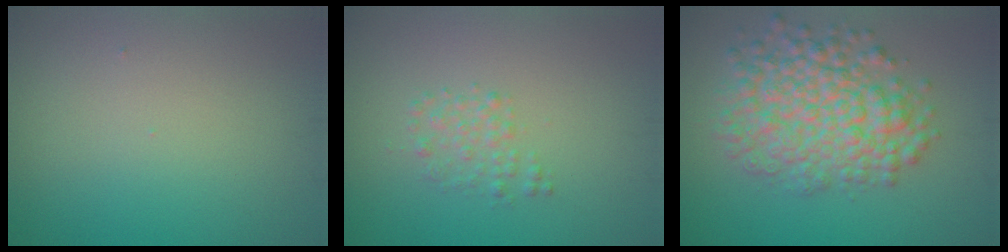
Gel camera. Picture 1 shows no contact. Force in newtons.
{"total": 1.5, "press": 1.5, "slide": 0.0}
{"total": 7.0, "press": 7.0, "slide": 0.2}